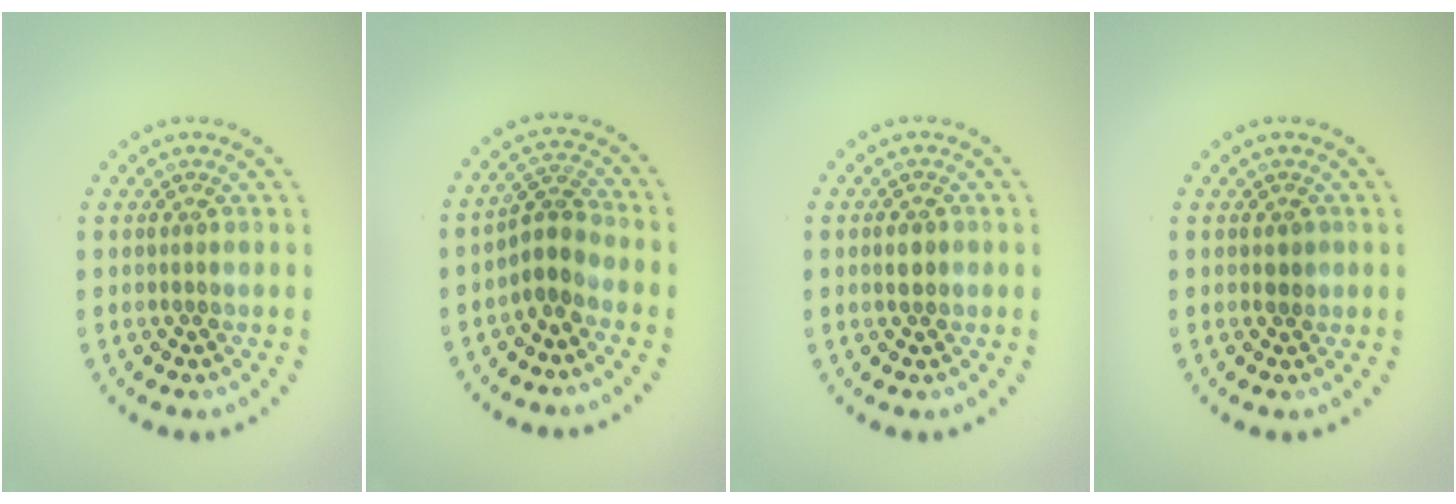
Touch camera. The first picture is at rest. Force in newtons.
{"total": 2.7, "press": 2.1, "slide": 1.6}
{"total": 1.3, "press": 1.2, "slide": 0.4}
{"total": 0.7, "press": 0.7, "slide": 0.2}